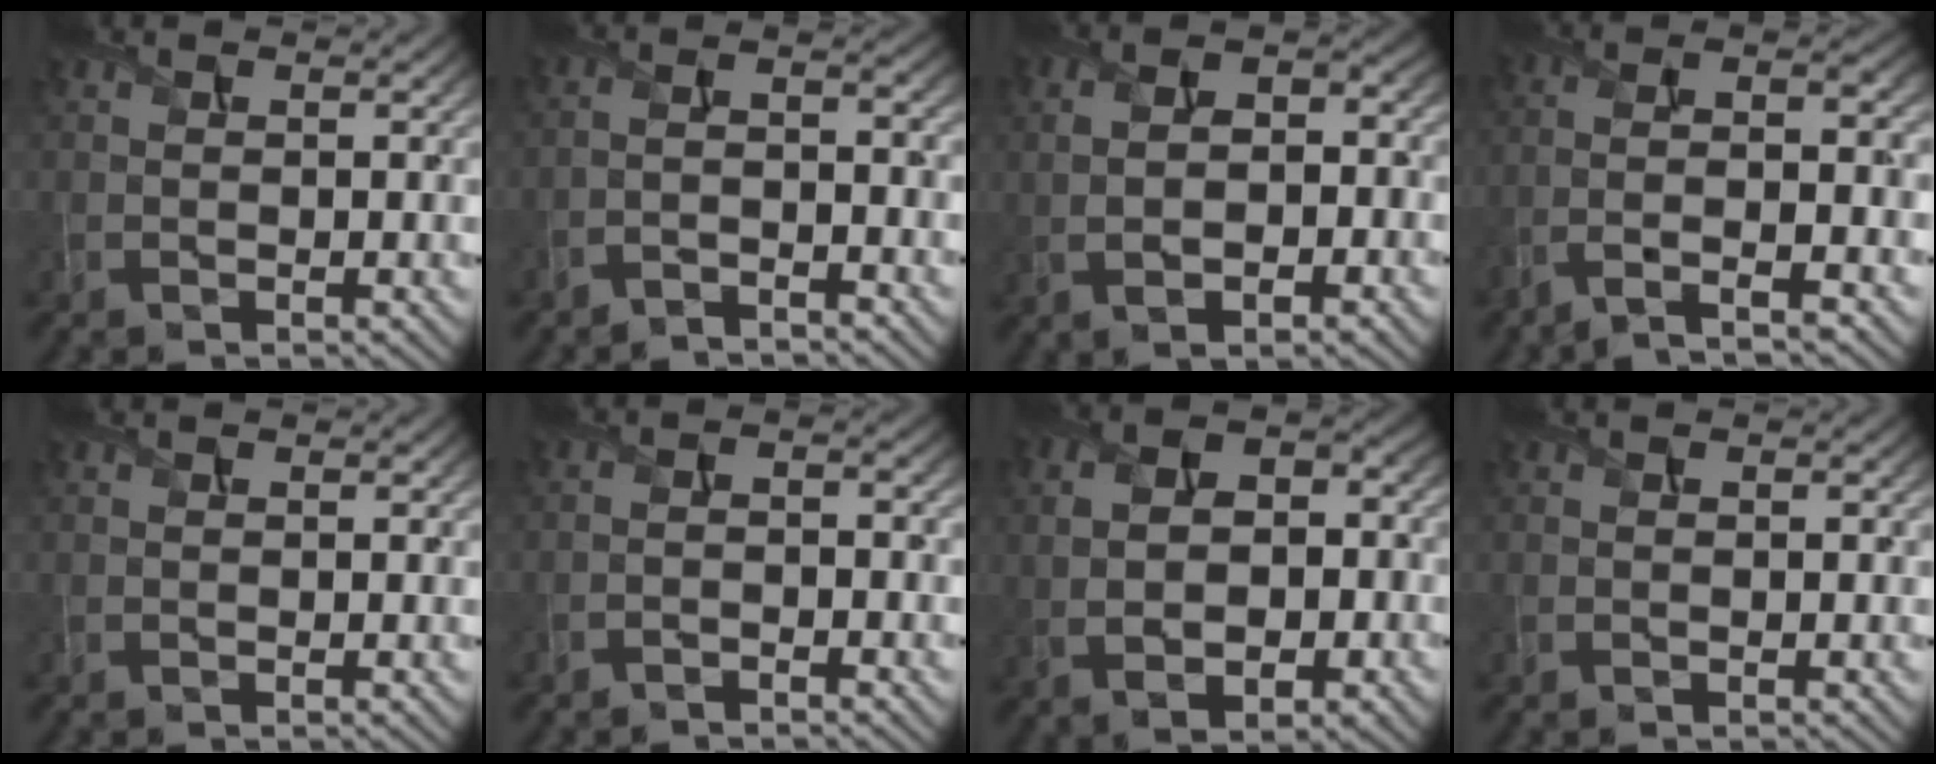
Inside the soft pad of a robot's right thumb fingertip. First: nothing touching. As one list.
[{"total": 3.8, "force": [-3.1, 0.4, 2.2], "torque": [-0.044, 0.004, -0.062]}, {"total": 6.4, "force": [-0.8, 3.2, 5.5], "torque": [-0.100, 0.000, -0.012]}, {"total": 9.7, "force": [-5.3, 2.2, 7.9], "torque": [-0.117, 0.011, -0.099]}, {"total": 0.0}, {"total": 2.0, "force": [-1.5, 0.3, 1.3], "torque": [-0.027, 0.002, -0.034]}, {"total": 8.8, "force": [-0.7, 5.7, 6.6], "torque": [-0.116, -0.002, -0.015]}, {"total": 0.0}]